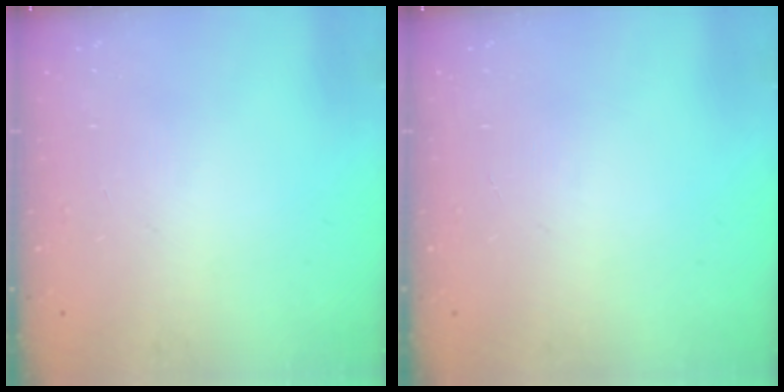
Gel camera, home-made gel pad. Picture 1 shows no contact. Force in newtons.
{"total": 0.0}